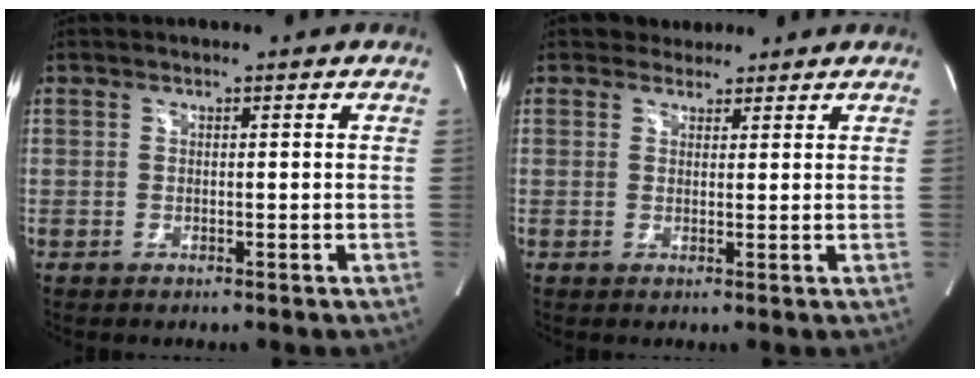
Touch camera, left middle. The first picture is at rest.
{"total": 2.6, "force": [2.1, 1.5, -0.1], "torque": [0.004, 0.012, 0.029]}